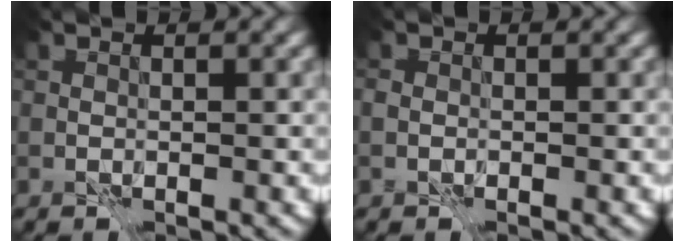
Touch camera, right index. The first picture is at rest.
{"total": 0.5, "force": [-0.4, 0.3, 0.2], "torque": [-0.006, 0.001, -0.010]}